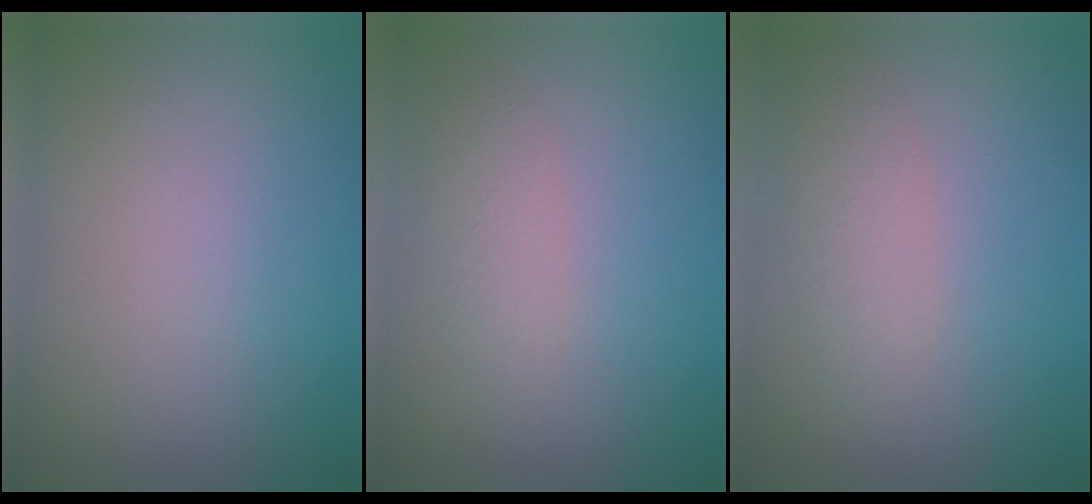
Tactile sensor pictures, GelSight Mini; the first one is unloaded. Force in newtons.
{"total": 2.0, "press": 2.0, "slide": 0.1}
{"total": 2.5, "press": 2.5, "slide": 0.2}